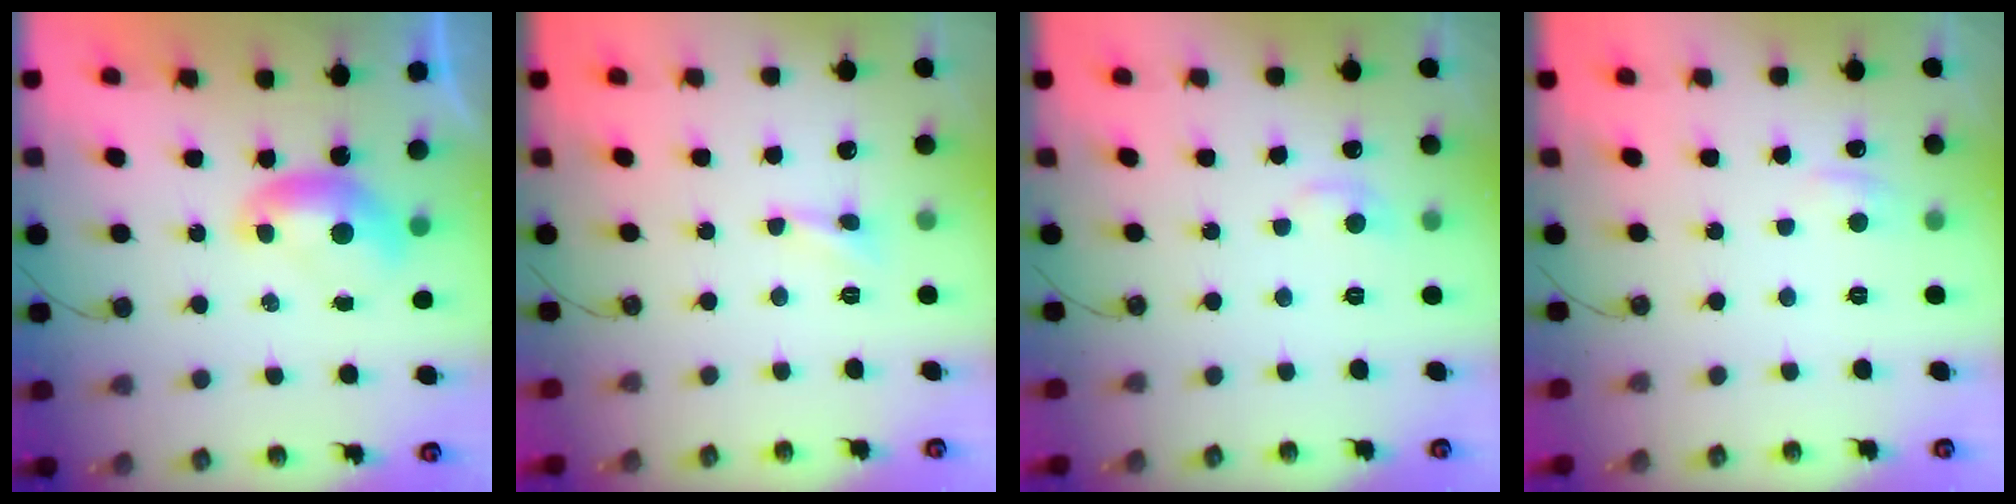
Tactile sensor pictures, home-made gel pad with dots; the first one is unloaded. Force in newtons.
{"total": 2.1, "press": 2.0, "slide": 0.6}
{"total": 0.8, "press": 0.2, "slide": 0.8}
{"total": 0.9, "press": 0.7, "slide": 0.5}